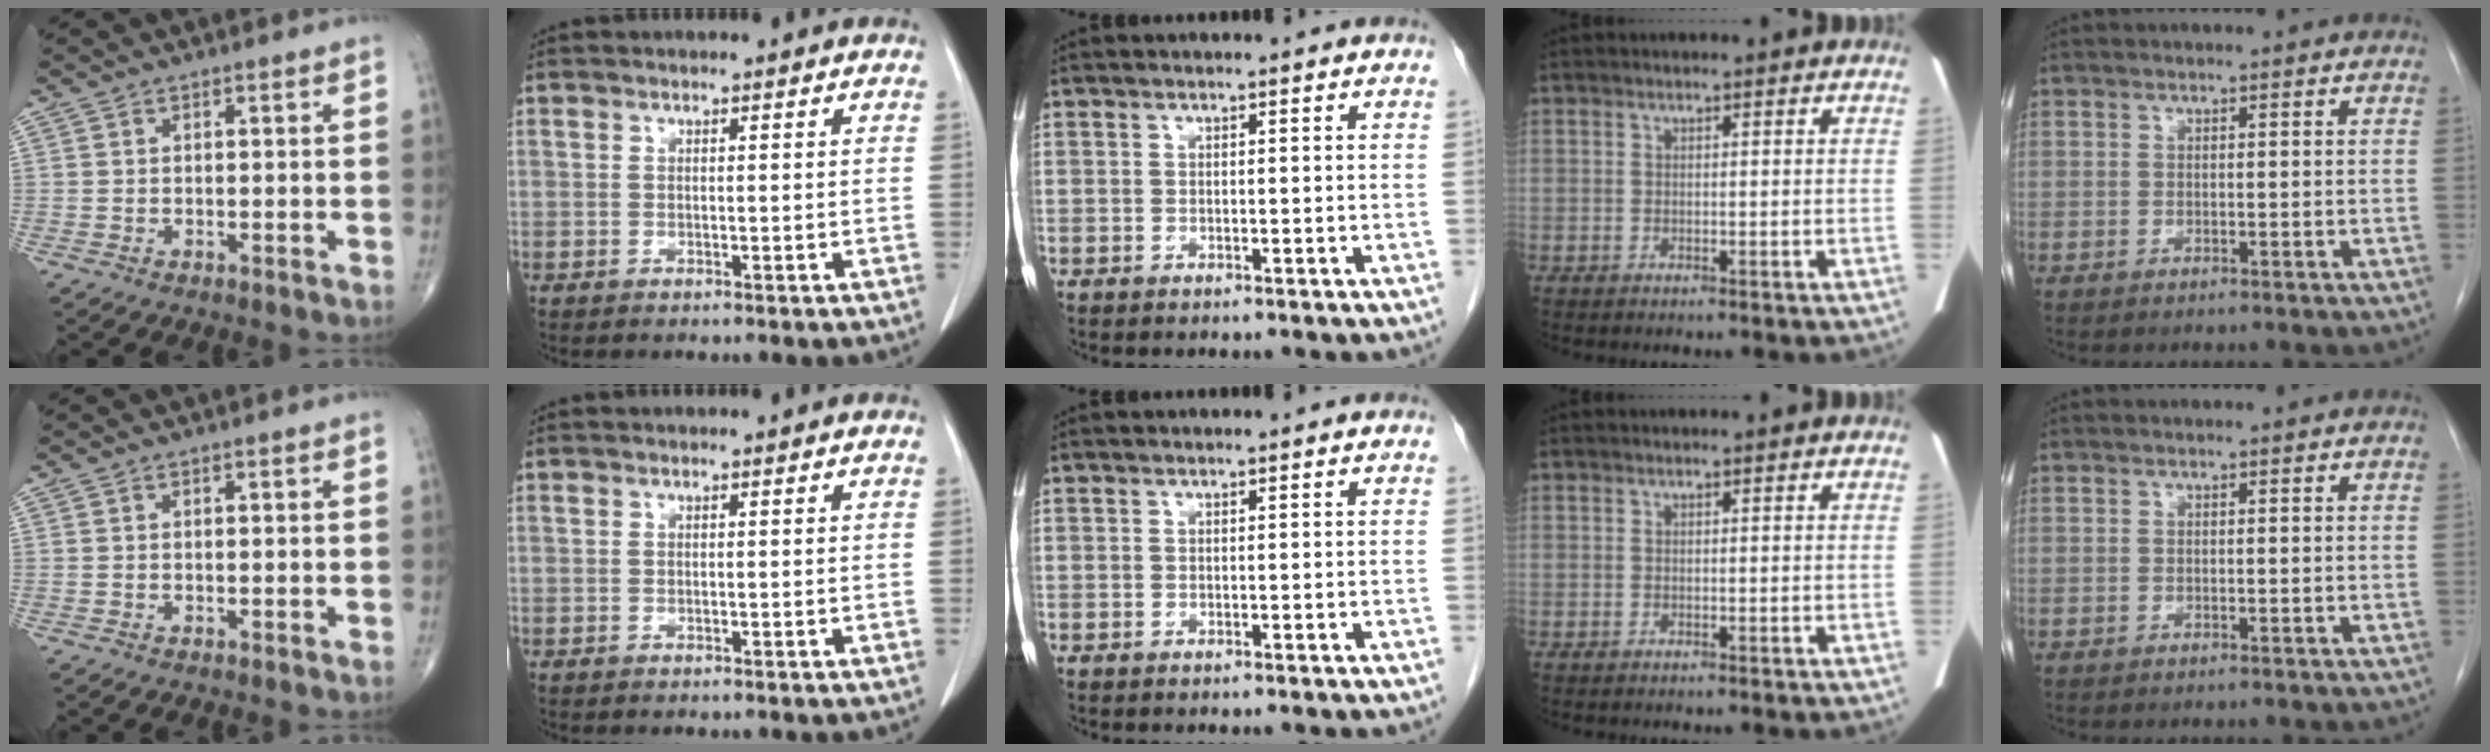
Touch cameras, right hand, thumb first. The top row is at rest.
{}